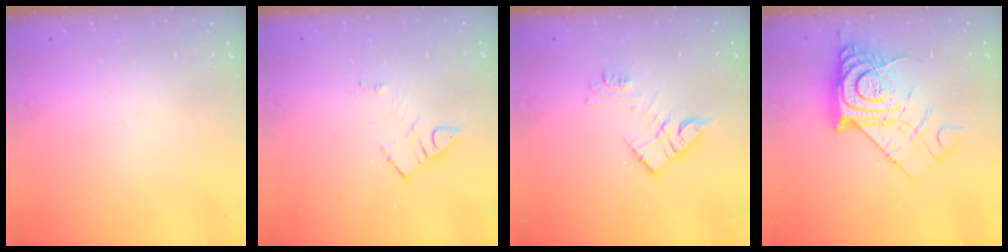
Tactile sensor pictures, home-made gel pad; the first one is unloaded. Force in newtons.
{"total": 6.1, "press": 6.1, "slide": 0.7}
{"total": 11.6, "press": 11.6, "slide": 0.7}
{"total": 15.9, "press": 15.8, "slide": 1.7}